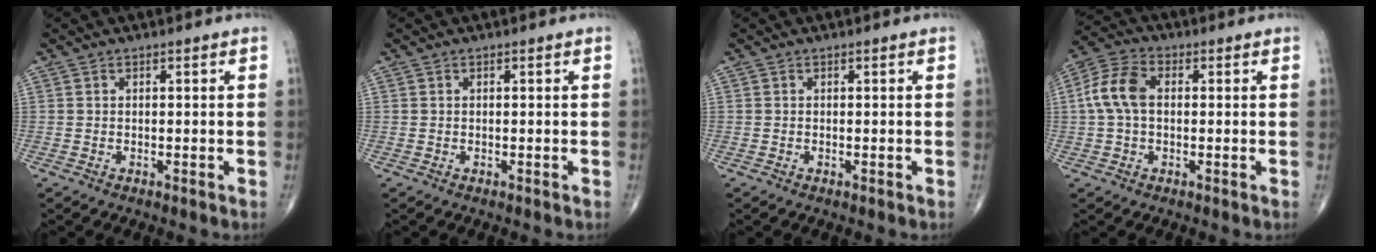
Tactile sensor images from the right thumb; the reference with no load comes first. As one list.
[{"total": 0.0}, {"total": 0.0}, {"total": 8.2, "force": [0.7, 5.1, 6.3], "torque": [-0.138, 0.025, 0.008]}]